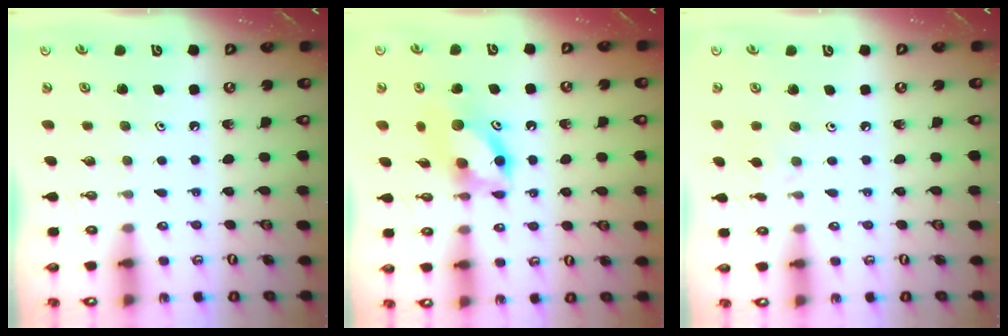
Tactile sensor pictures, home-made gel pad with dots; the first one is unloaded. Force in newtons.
{"total": 11.2, "press": 11.1, "slide": 1.6}
{"total": 1.8, "press": 1.7, "slide": 0.4}